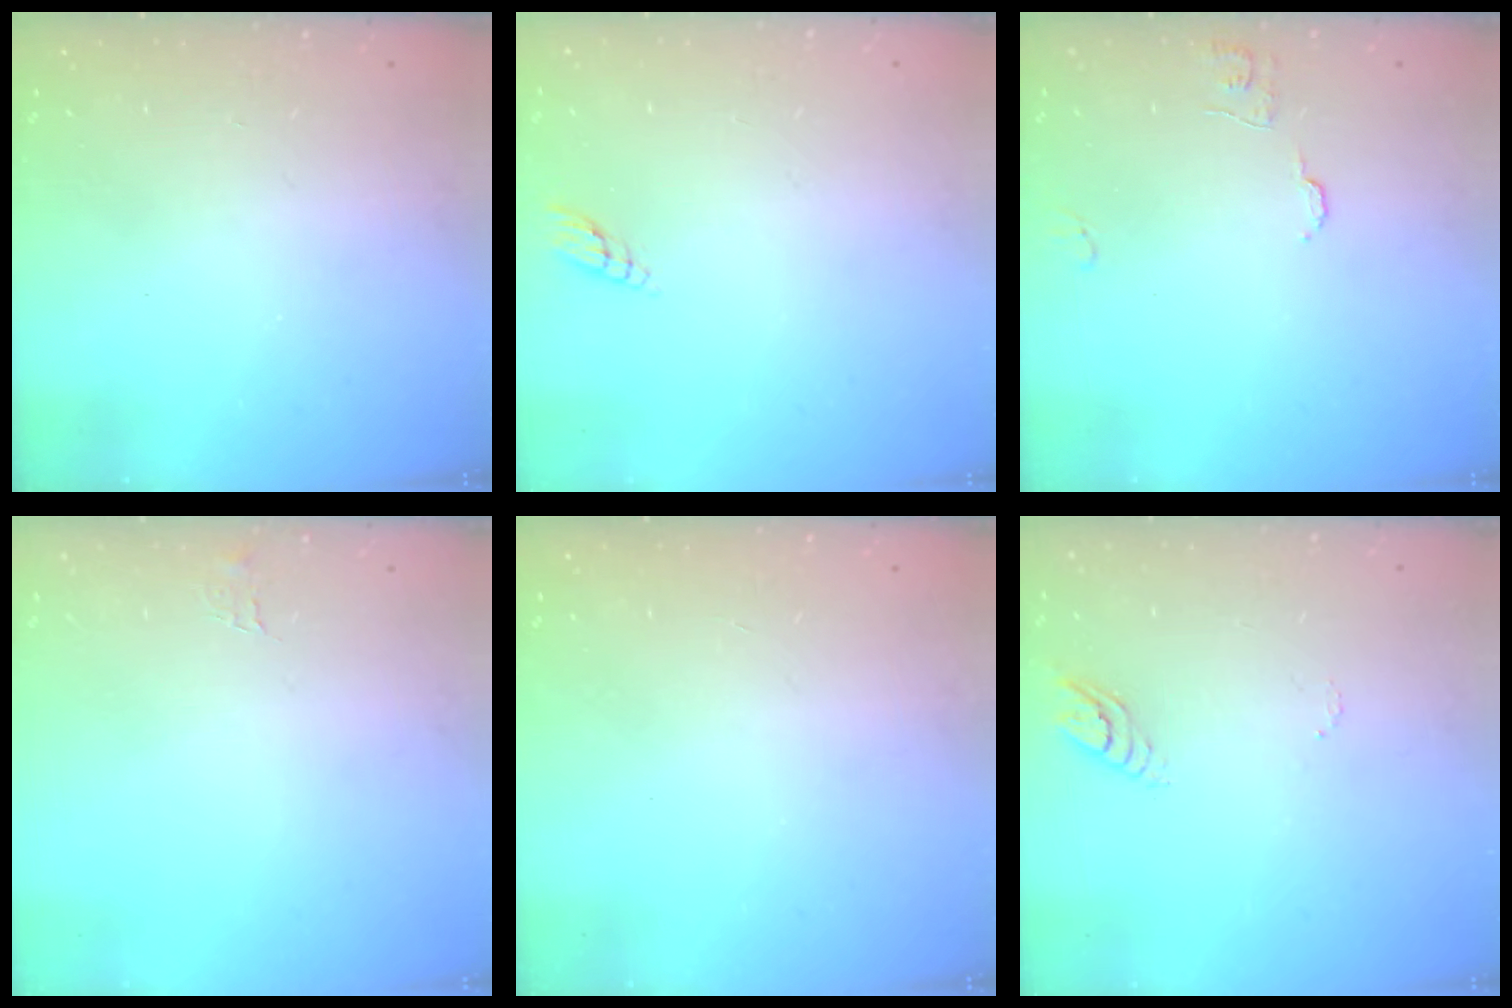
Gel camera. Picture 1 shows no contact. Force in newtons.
{"total": 2.9, "press": 2.9, "slide": 0.3}
{"total": 6.4, "press": 6.3, "slide": 0.6}
{"total": 3.3, "press": 3.3, "slide": 0.3}
{"total": 0.0}
{"total": 3.6, "press": 3.6, "slide": 0.3}